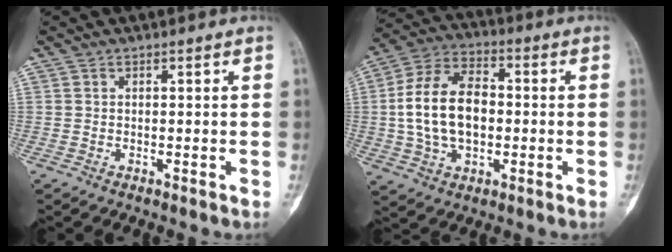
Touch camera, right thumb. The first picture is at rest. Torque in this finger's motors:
{"motor_torque": [0.75, 0.71, 1.44, 0.22, 0.57]}